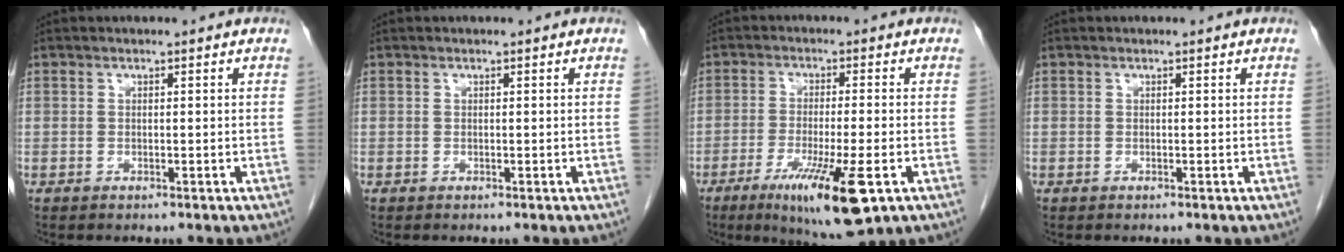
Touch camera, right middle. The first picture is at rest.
{"total": 0.0}
{"total": 12.0, "force": [-5.6, 1.4, 10.5], "torque": [-0.178, -0.033, -0.085]}
{"total": 0.0}